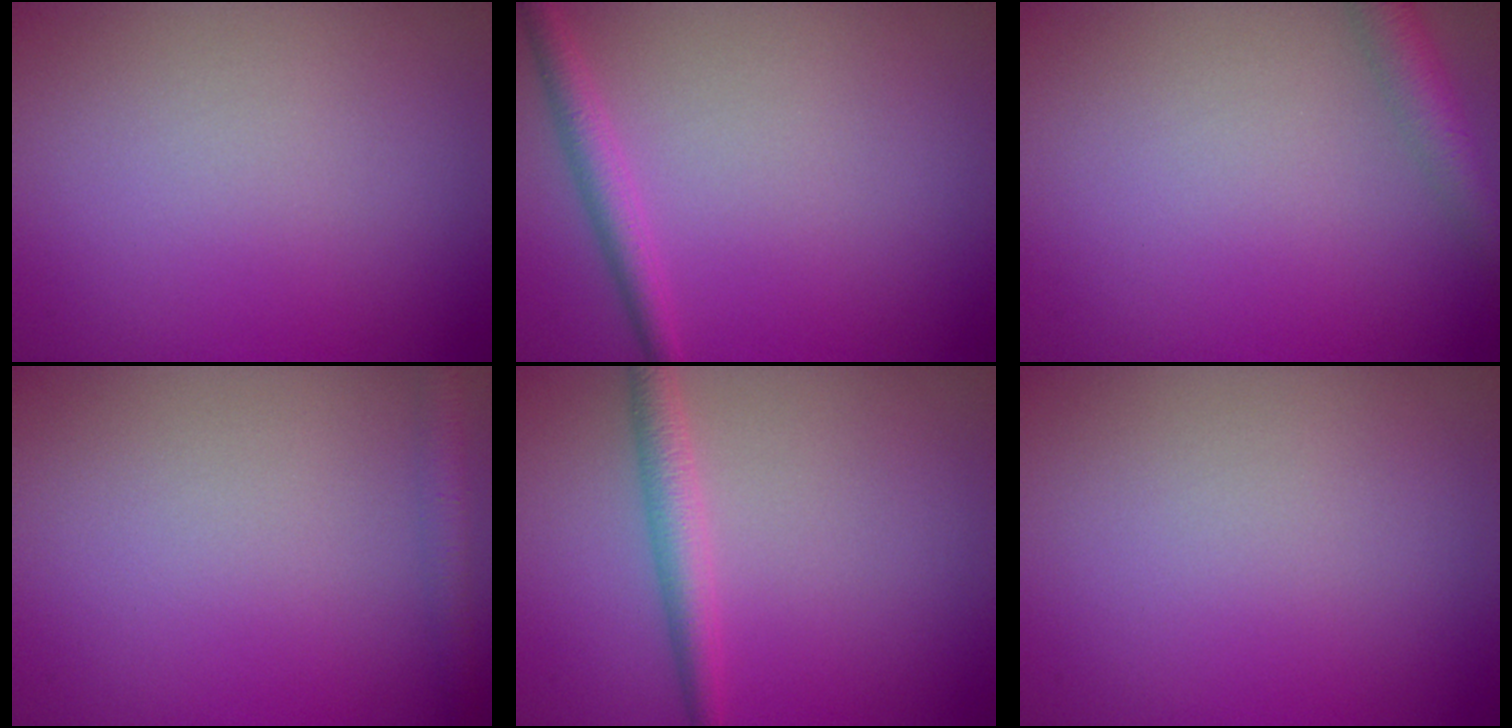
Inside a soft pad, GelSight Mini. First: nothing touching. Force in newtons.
{"total": 2.2, "press": 2.2, "slide": 0.1}
{"total": 3.0, "press": 3.0, "slide": 0.1}
{"total": 1.8, "press": 1.8, "slide": 0.1}
{"total": 2.5, "press": 2.5, "slide": 0.1}
{"total": 0.0}